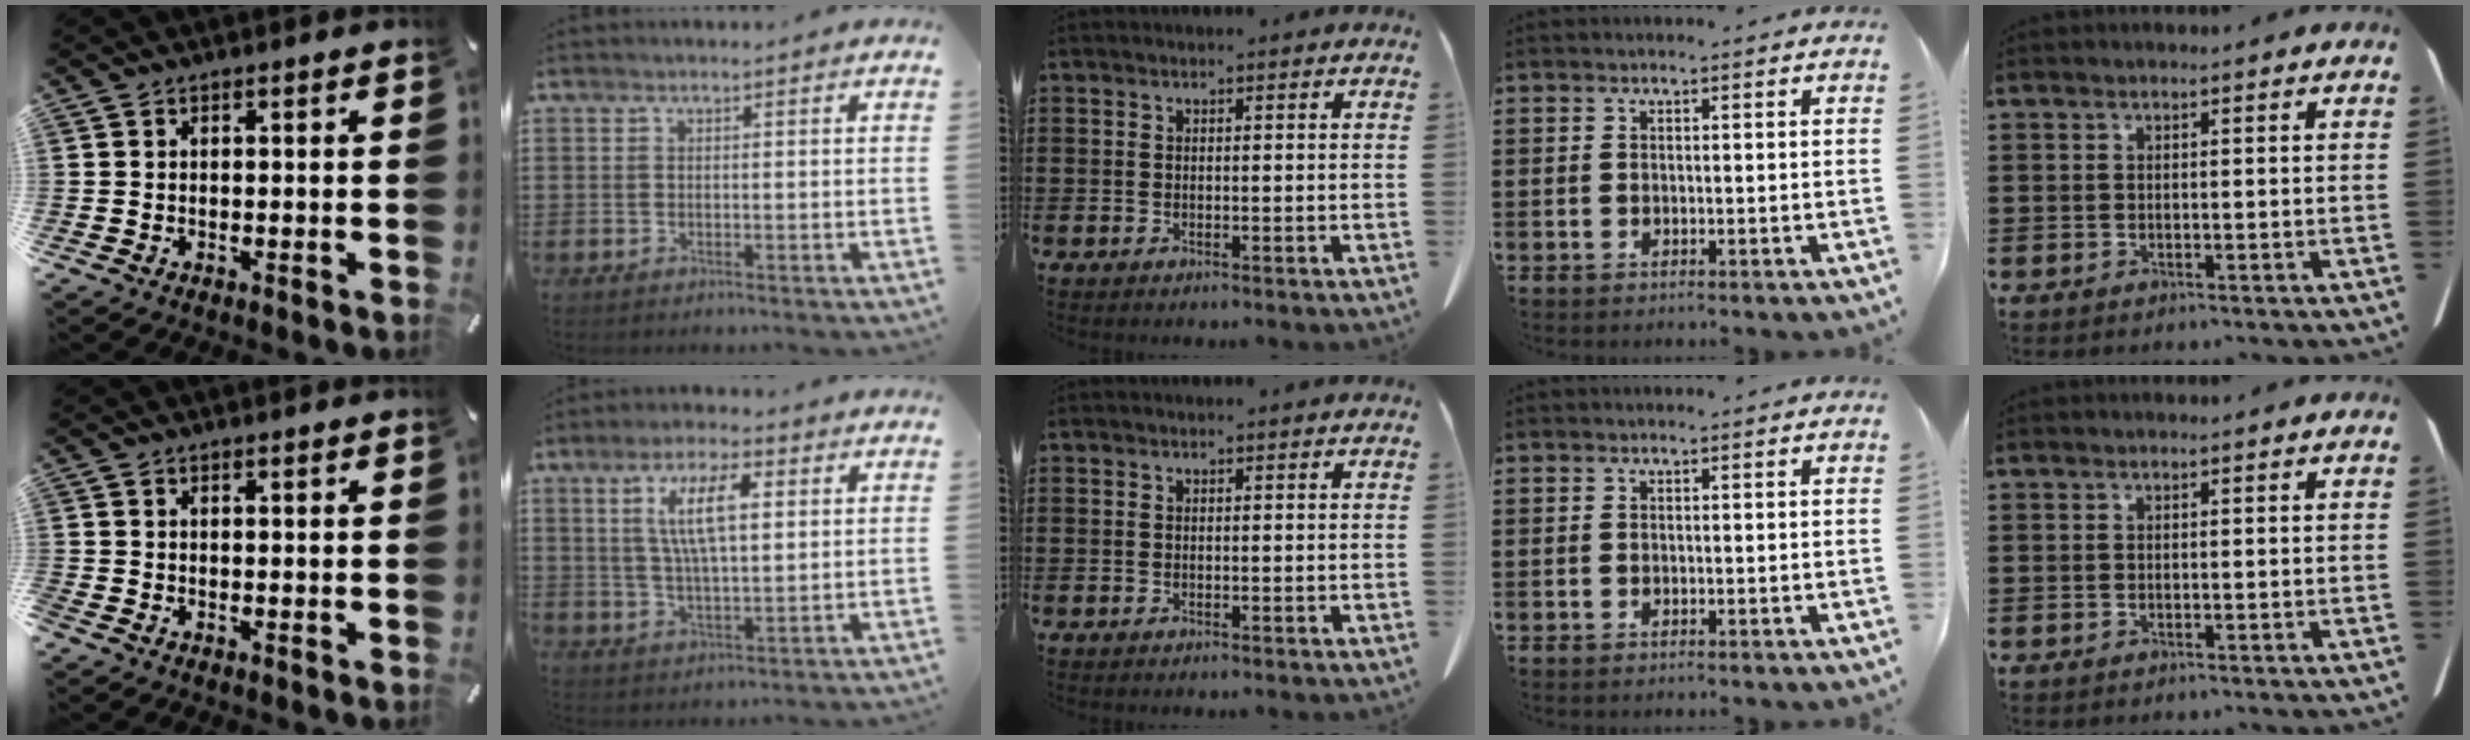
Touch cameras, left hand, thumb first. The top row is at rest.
{"thumb": {"total": 0.6, "force": [-0.4, 0.4, 0.1], "torque": [0.002, 0.001, -0.010]}, "index": {"total": 9.1, "force": [3.1, 3.2, 7.9], "torque": [-0.156, 0.011, 0.049]}}